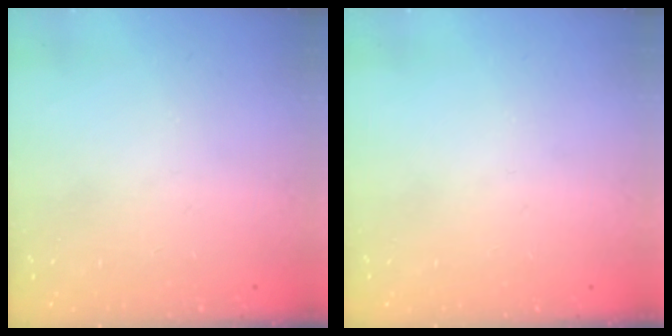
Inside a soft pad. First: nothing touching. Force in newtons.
{"total": 0.0}